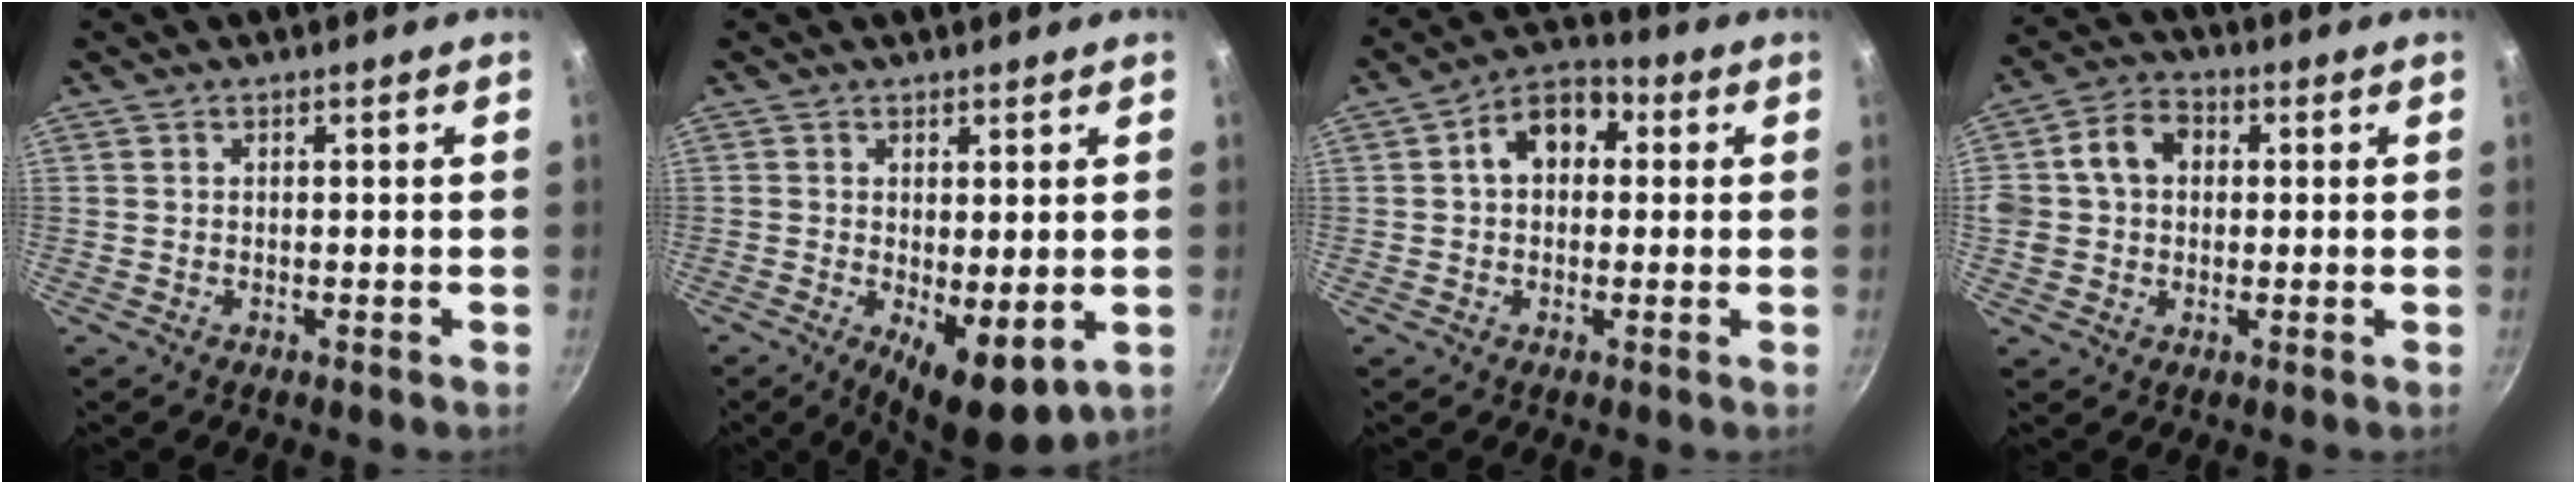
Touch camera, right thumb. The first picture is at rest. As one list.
[{"total": 7.8, "force": [-0.9, 3.0, 7.1], "torque": [-0.091, -0.014, 0.000]}, {"total": 9.1, "force": [1.6, 6.6, 6.1], "torque": [-0.056, 0.022, 0.010]}, {"total": 8.4, "force": [1.3, 6.8, 4.8], "torque": [-0.059, 0.016, 0.009]}]